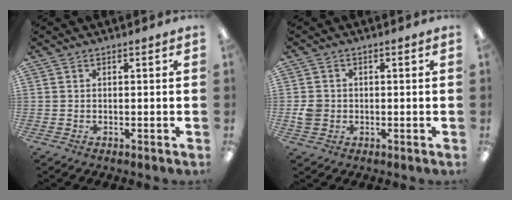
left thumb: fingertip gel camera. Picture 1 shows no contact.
{"total": 3.5, "force": [-0.6, 3.2, 1.4], "torque": [-0.016, 0.002, -0.010]}